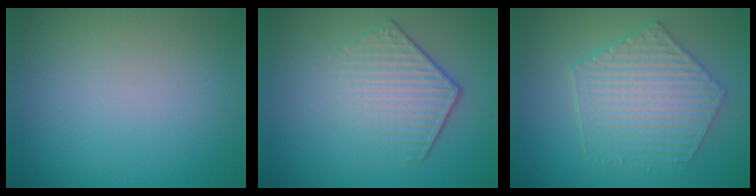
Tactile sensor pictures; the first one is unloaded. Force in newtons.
{"total": 4.0, "press": 2.9, "slide": 2.7}
{"total": 5.8, "press": 4.7, "slide": 3.4}